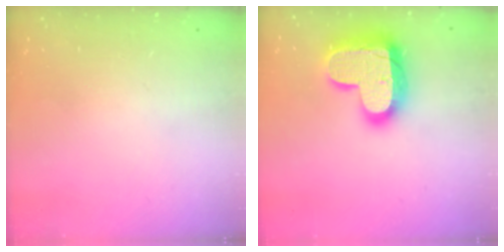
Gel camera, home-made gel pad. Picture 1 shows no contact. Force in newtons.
{"total": 23.7, "press": 23.7, "slide": 1.6}